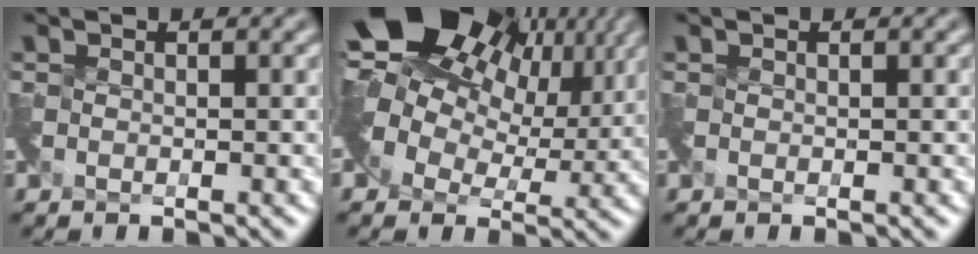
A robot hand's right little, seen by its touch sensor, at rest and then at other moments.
{"total": 13.9, "force": [5.7, 9.5, 8.4], "torque": [-0.138, 0.028, 0.089]}
{"total": 0.0}